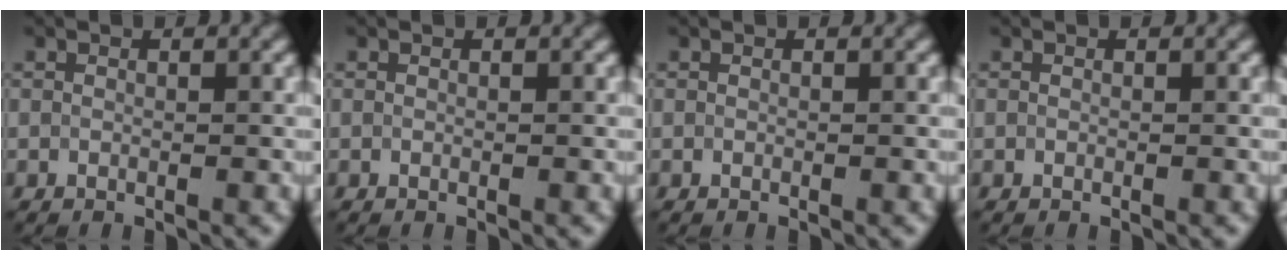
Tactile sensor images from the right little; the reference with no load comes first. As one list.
[{"total": 0.0}, {"total": 0.0}, {"total": 0.0}]